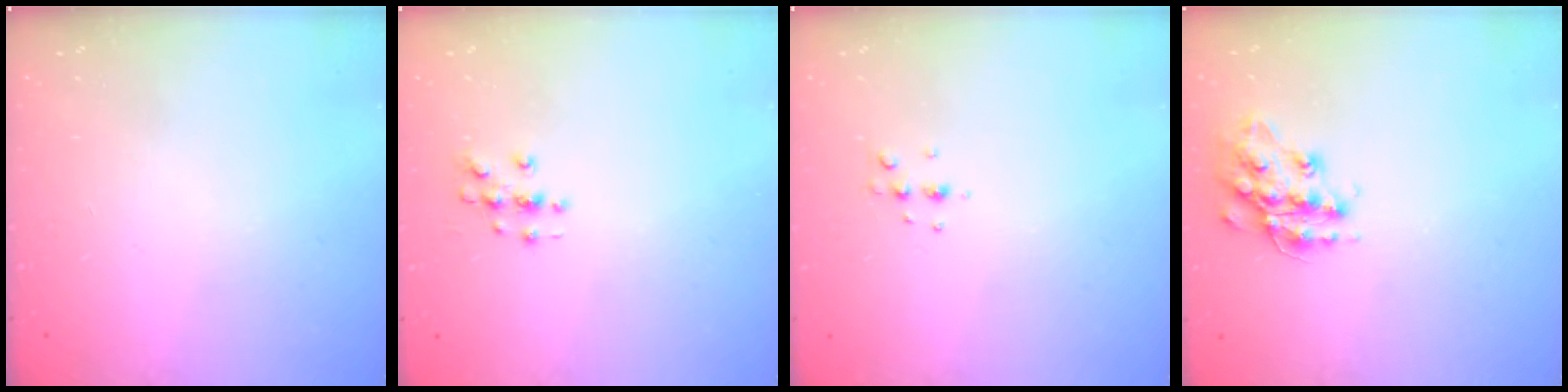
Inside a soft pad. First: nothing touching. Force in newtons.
{"total": 2.9, "press": 2.9, "slide": 0.3}
{"total": 3.7, "press": 3.6, "slide": 0.7}
{"total": 14.4, "press": 14.4, "slide": 0.7}